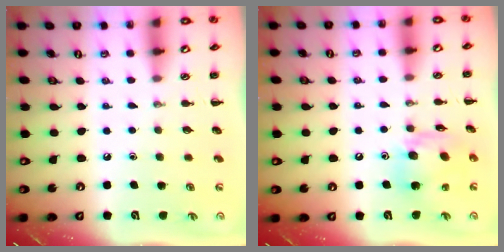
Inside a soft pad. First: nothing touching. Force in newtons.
{"total": 13.4, "press": 13.3, "slide": 1.8}